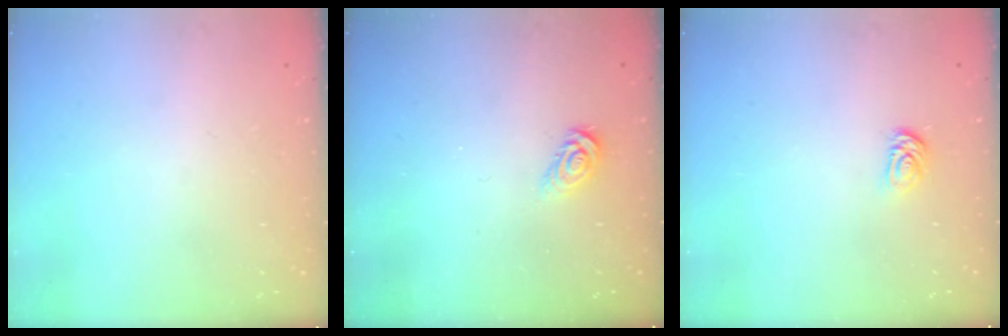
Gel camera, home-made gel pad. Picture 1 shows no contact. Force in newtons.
{"total": 3.7, "press": 3.7, "slide": 0.4}
{"total": 3.5, "press": 3.5, "slide": 0.4}